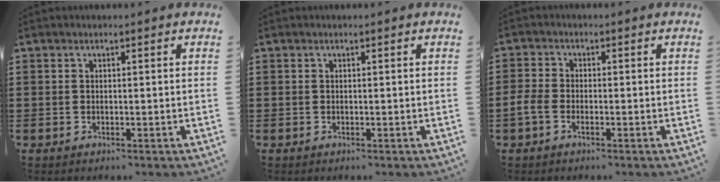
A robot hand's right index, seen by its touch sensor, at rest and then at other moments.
{"total": 0.0}
{"total": 2.2, "force": [-1.1, 1.2, 1.6], "torque": [-0.044, -0.001, -0.025]}